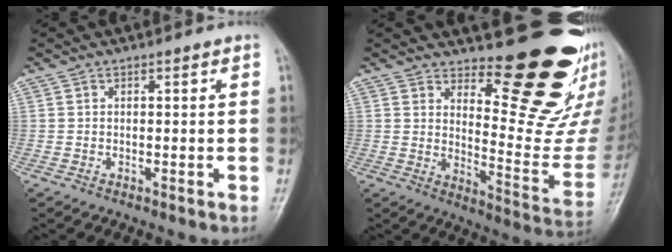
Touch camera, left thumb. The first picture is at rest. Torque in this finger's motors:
{"motor_torque": [0.71, 0.44, 1.34, -1.43, 0.16]}